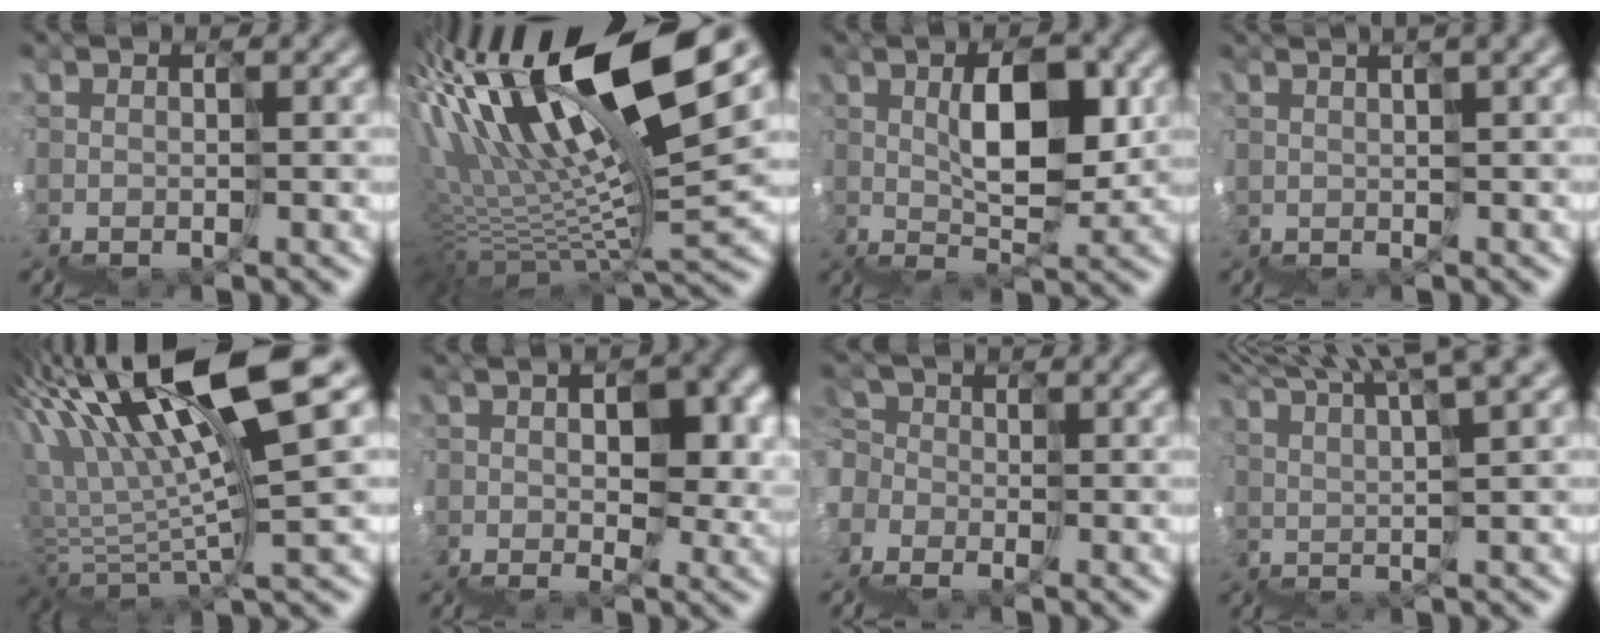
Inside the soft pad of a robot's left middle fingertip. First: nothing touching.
{"total": 12.2, "force": [6.0, 2.3, 10.4], "torque": [-0.187, 0.041, 0.101]}
{"total": 3.3, "force": [2.7, 0.6, 1.8], "torque": [-0.022, 0.043, 0.037]}
{"total": 4.1, "force": [2.9, 0.9, 2.7], "torque": [-0.014, 0.037, 0.056]}
{"total": 8.3, "force": [5.3, 0.3, 6.4], "torque": [-0.117, 0.044, 0.092]}
{"total": 8.9, "force": [1.9, 5.8, 6.5], "torque": [-0.080, 0.018, 0.042]}
{"total": 4.1, "force": [-2.8, 2.5, -1.6], "torque": [0.015, 0.012, -0.052]}
{"total": 9.6, "force": [8.5, 0.4, 4.5], "torque": [-0.062, 0.070, 0.121]}